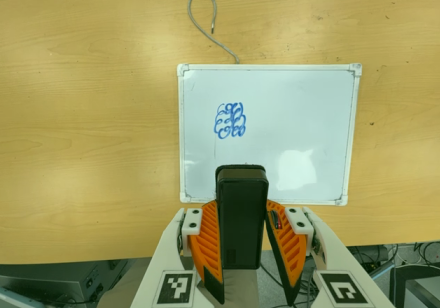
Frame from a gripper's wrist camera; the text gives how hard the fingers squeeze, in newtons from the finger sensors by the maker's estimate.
{"total": 6.1, "left": 4.9, "right": 7.3}